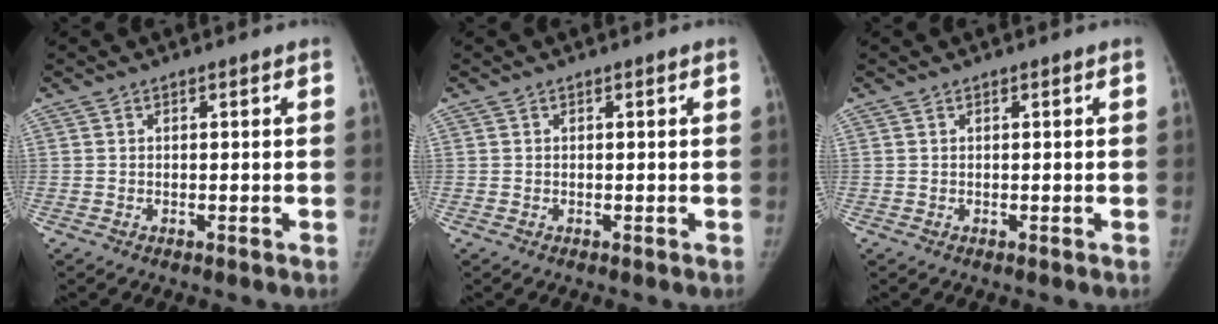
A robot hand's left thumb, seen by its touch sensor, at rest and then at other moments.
{"total": 0.0}
{"total": 0.0}